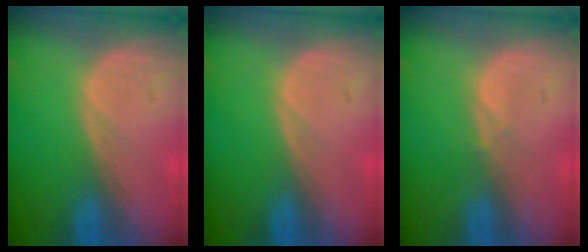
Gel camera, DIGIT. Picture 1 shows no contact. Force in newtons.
{"total": 0.0}
{"total": 0.5, "press": 0.5, "slide": 0.2}